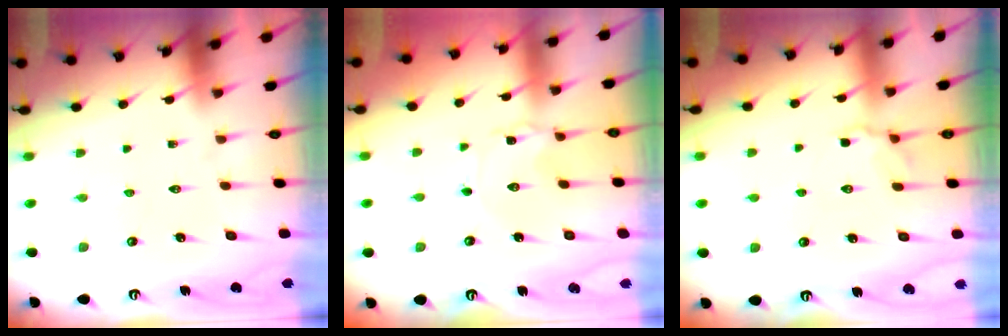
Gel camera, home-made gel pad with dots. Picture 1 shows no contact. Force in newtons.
{"total": 0.7, "press": 0.7, "slide": 0.1}
{"total": 4.3, "press": 3.9, "slide": 1.8}